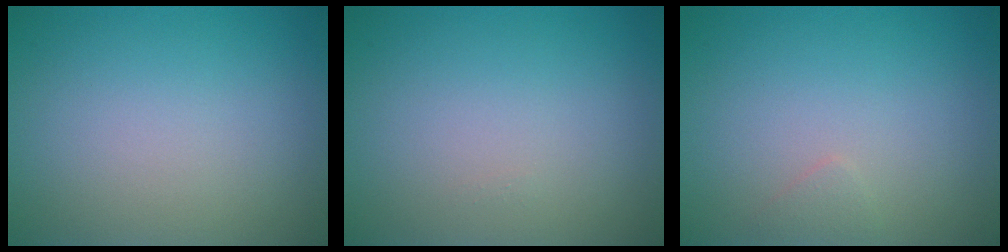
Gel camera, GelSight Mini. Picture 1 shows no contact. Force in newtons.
{"total": 0.0}
{"total": 0.7, "press": 0.7, "slide": 0.0}